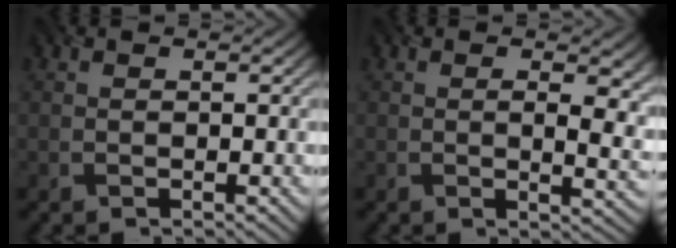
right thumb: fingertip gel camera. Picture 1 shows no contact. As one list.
[{"total": 6.3, "force": [1.0, 3.1, 5.4], "torque": [-0.074, -0.012, 0.024]}]